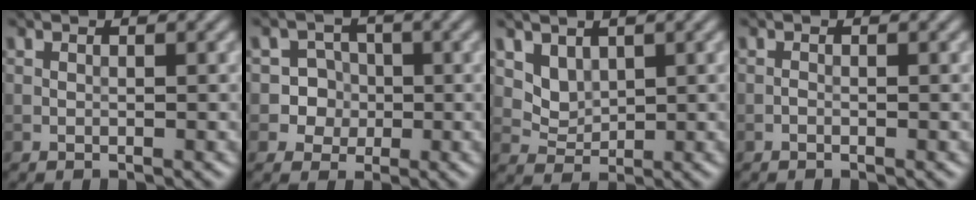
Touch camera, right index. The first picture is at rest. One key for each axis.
{"total": 4.0, "fx": -0.5, "fy": 3.9, "fz": 0.7, "tx": 0.009, "ty": 0.016, "tz": -0.018}
{"total": 2.7, "fx": 1.4, "fy": 2.0, "fz": 1.2, "tx": -0.030, "ty": -0.020, "tz": 0.047}
{"total": 0.0}